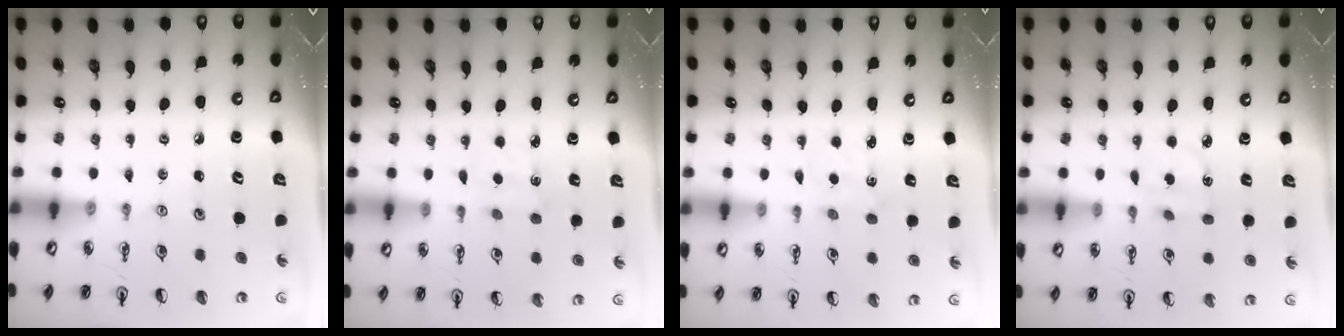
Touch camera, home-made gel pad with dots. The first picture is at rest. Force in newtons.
{"total": 2.7, "press": 2.6, "slide": 0.3}
{"total": 1.4, "press": 1.4, "slide": 0.2}
{"total": 3.0, "press": 2.8, "slide": 0.8}